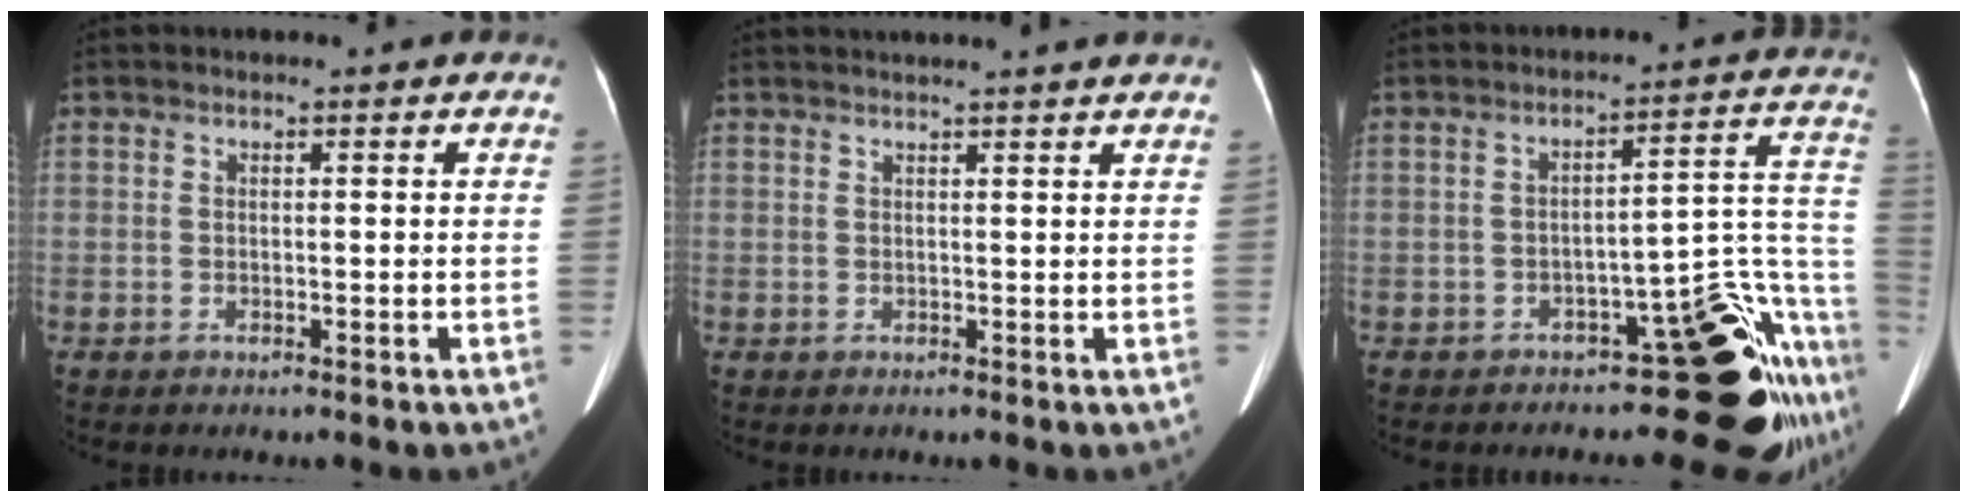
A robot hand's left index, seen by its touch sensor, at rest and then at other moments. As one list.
[{"total": 8.1, "force": [7.4, -0.5, 3.2], "torque": [-0.042, 0.030, 0.080]}, {"total": 15.8, "force": [-10.2, 3.3, 11.7], "torque": [-0.053, 0.060, -0.125]}]